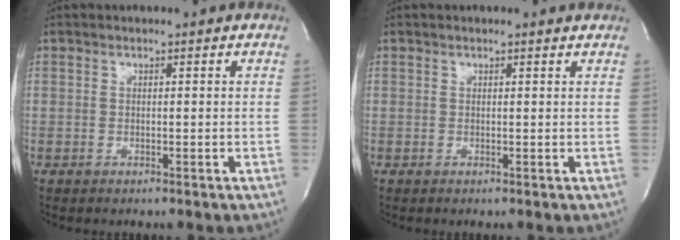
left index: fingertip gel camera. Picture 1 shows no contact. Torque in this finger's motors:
{"motor_torque": [0.26, -0.24, 0.08, -0.01]}